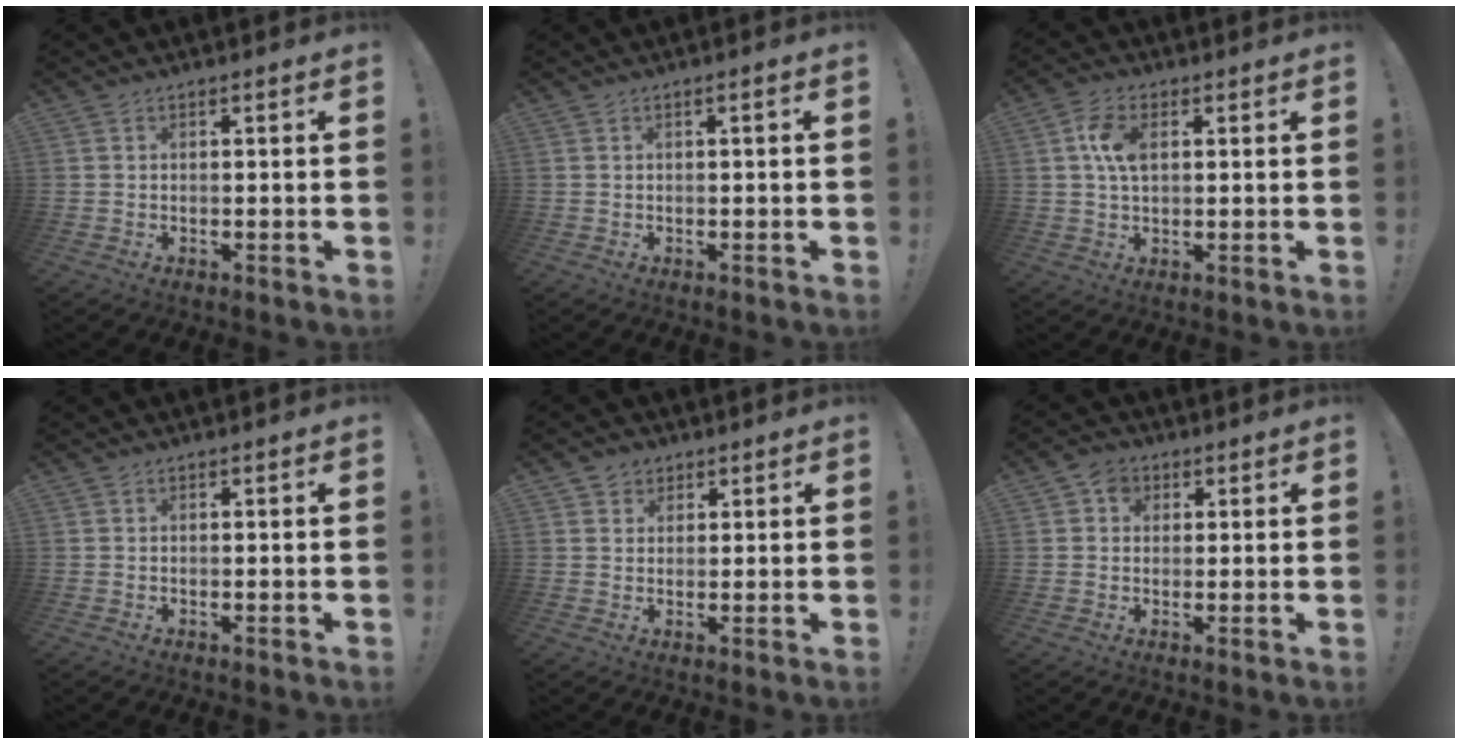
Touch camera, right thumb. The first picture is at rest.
{"total": 1.2, "force": [-0.4, -0.2, 1.1], "torque": [-0.018, 0.000, -0.008]}
{"total": 7.7, "force": [1.6, 4.5, 6.0], "torque": [-0.113, 0.001, 0.028]}
{"total": 0.0}
{"total": 3.6, "force": [1.9, 3.0, 0.5], "torque": [0.006, -0.008, 0.033]}
{"total": 5.0, "force": [1.7, 4.3, 1.9], "torque": [-0.021, 0.000, 0.031]}